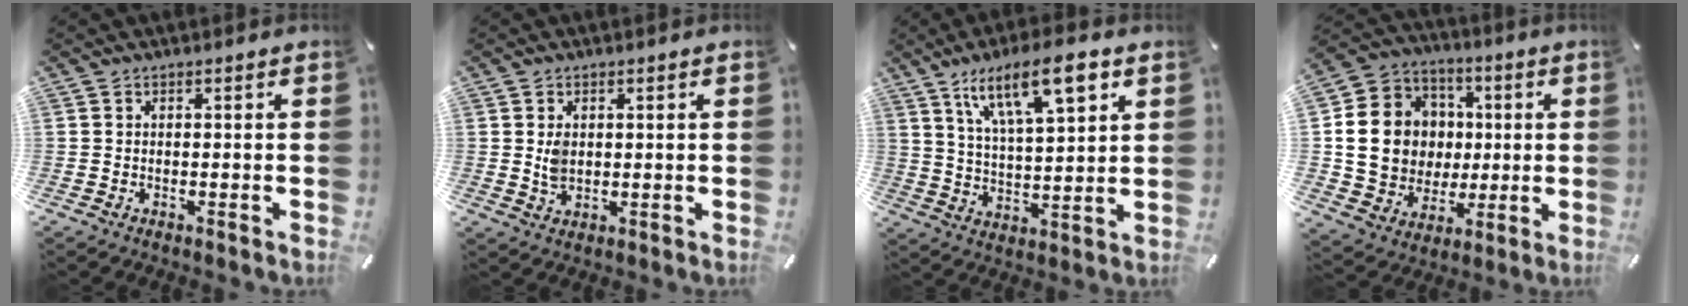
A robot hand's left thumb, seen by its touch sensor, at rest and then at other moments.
{"total": 3.4, "force": [0.6, 2.4, 2.3], "torque": [-0.032, -0.003, 0.008]}
{"total": 15.1, "force": [9.1, 5.2, 10.8], "torque": [-0.178, -0.034, 0.151]}
{"total": 17.1, "force": [1.1, 15.6, 6.9], "torque": [-0.129, 0.010, 0.040]}